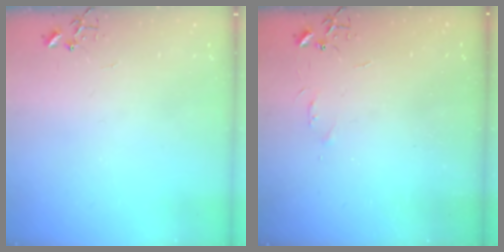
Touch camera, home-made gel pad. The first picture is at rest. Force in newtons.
{"total": 3.3, "press": 3.2, "slide": 0.5}